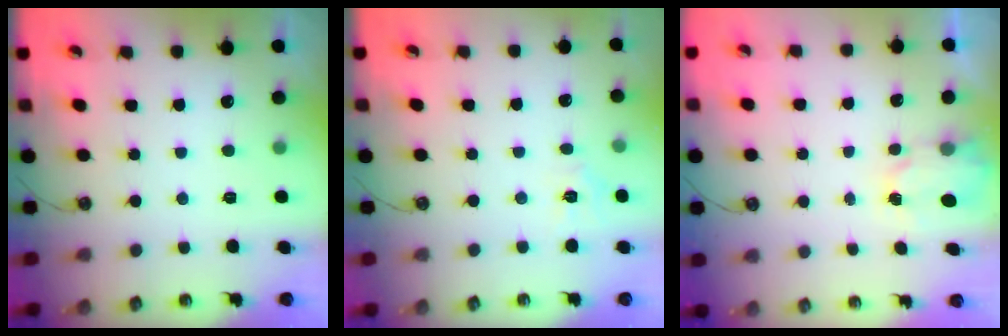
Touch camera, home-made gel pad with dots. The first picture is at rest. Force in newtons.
{"total": 3.9, "press": 3.9, "slide": 0.4}
{"total": 2.3, "press": 2.3, "slide": 0.2}